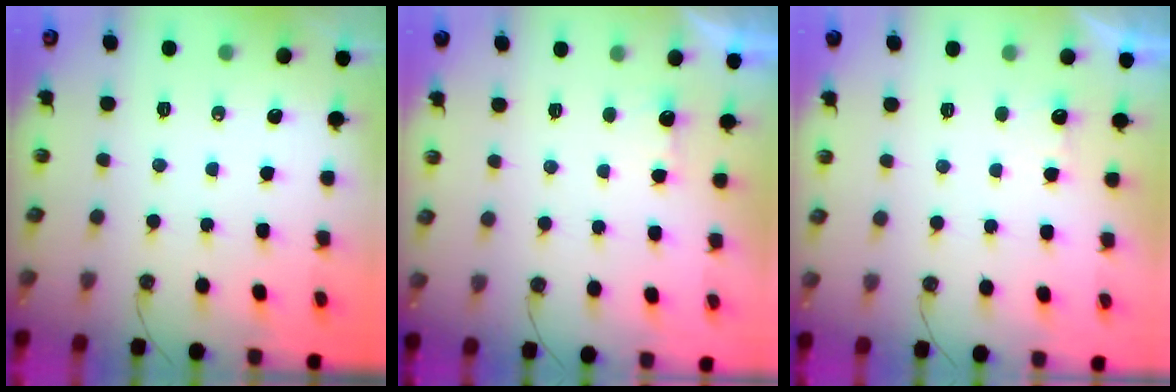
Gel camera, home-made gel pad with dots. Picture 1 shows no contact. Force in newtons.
{"total": 1.3, "press": 1.0, "slide": 0.8}
{"total": 1.0, "press": 0.7, "slide": 0.8}